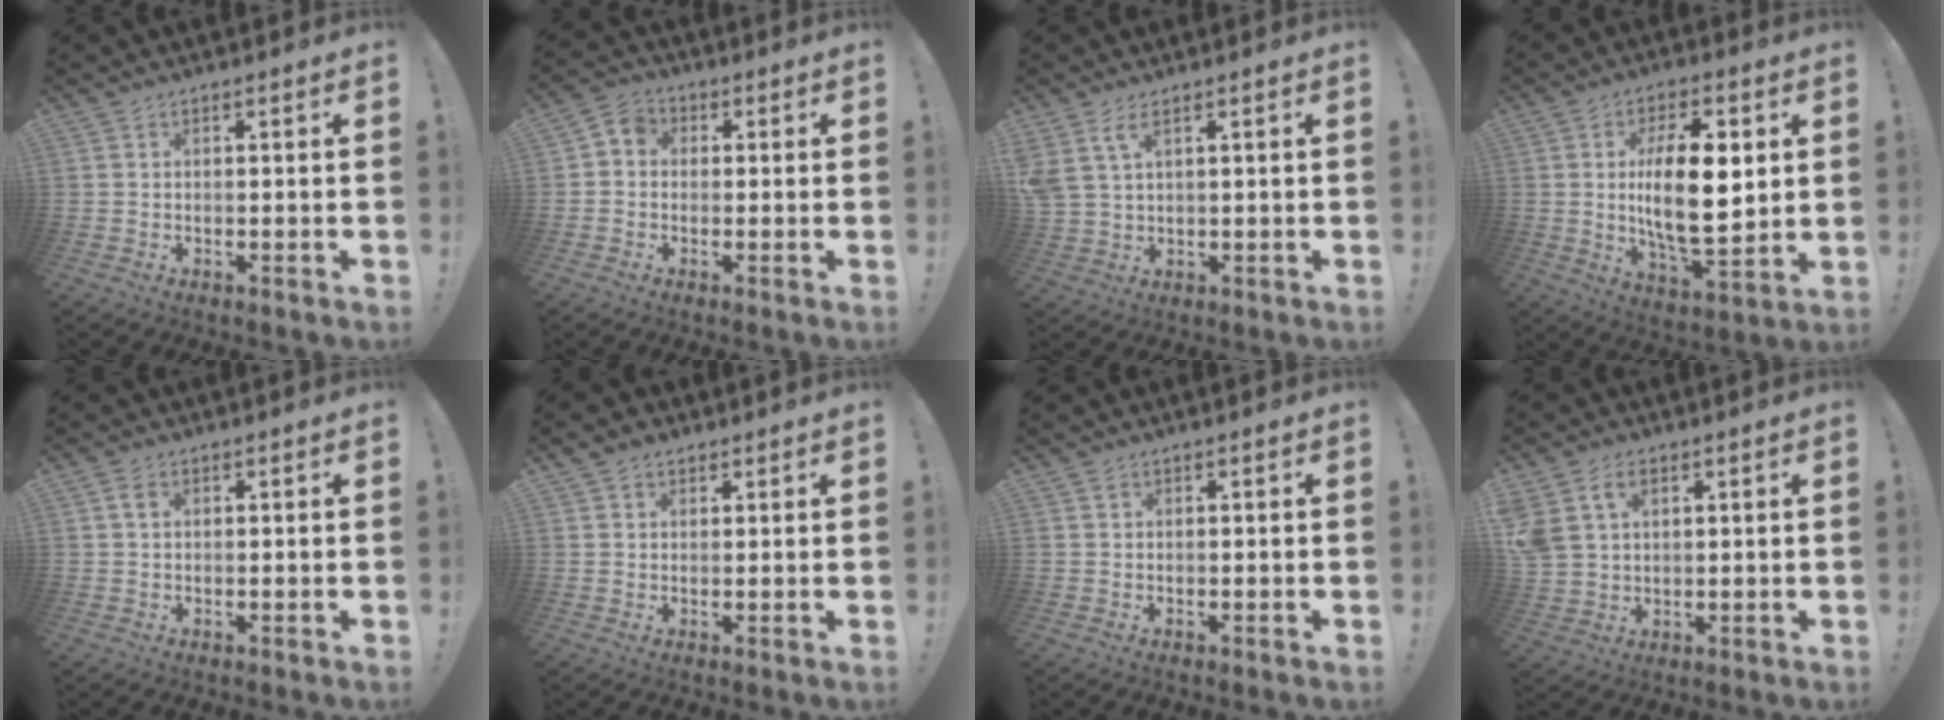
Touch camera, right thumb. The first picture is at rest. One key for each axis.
{"total": 4.2, "fx": -0.6, "fy": 3.6, "fz": 2.0, "tx": -0.043, "ty": 0.011, "tz": -0.009}
{"total": 5.3, "fx": 3.2, "fy": 1.9, "fz": 3.8, "tx": -0.071, "ty": -0.008, "tz": 0.062}
{"total": 17.7, "fx": 2.2, "fy": 7.4, "fz": 16.0, "tx": -0.273, "ty": -0.008, "tz": 0.023}
{"total": 2.1, "fx": 0.8, "fy": 1.3, "fz": 1.4, "tx": -0.021, "ty": 0.001, "tz": 0.013}
{"total": 2.7, "fx": 1.7, "fy": 2.0, "fz": 0.7, "tx": -0.004, "ty": -0.006, "tz": 0.030}
{"total": 0.6, "fx": 0.3, "fy": 0.4, "fz": 0.2, "tx": 0.004, "ty": -0.002, "tz": 0.005}
{"total": 7.8, "fx": 3.6, "fy": 5.6, "fz": 4.0, "tx": -0.074, "ty": -0.007, "tz": 0.073}